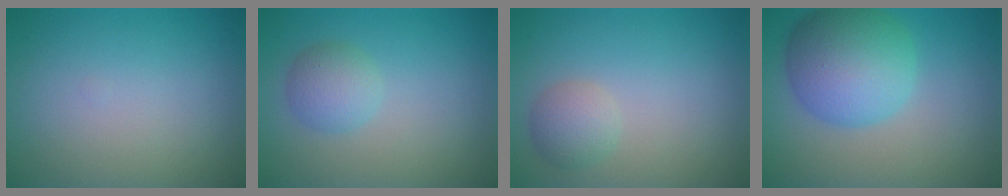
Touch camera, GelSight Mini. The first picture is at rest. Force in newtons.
{"total": 2.5, "press": 2.5, "slide": 0.1}
{"total": 2.1, "press": 2.1, "slide": 0.1}
{"total": 7.9, "press": 7.9, "slide": 0.2}